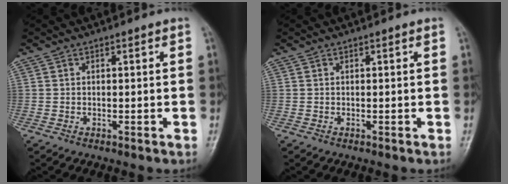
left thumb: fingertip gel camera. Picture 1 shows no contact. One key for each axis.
{"total": 0.0}